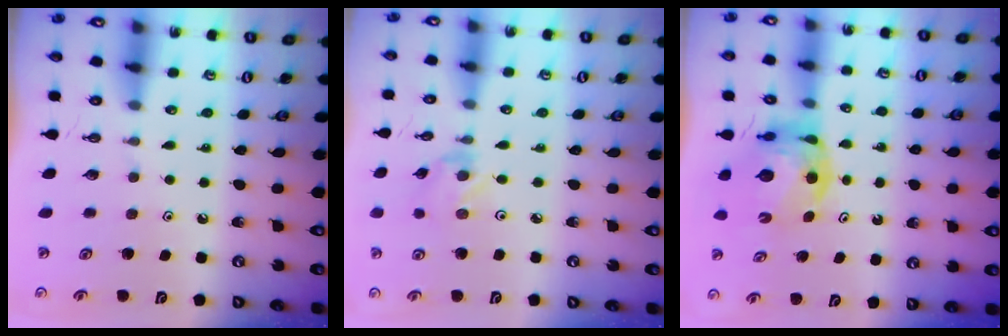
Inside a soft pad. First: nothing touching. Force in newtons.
{"total": 1.5, "press": 1.4, "slide": 0.3}
{"total": 7.5, "press": 7.5, "slide": 0.9}